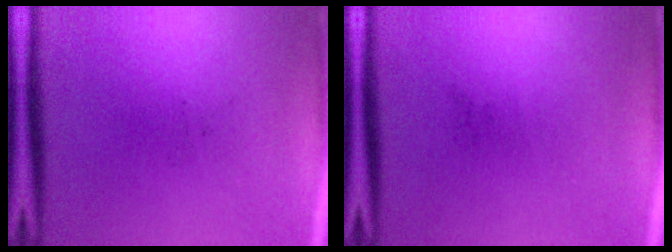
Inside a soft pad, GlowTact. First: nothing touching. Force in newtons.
{"total": 0.0}